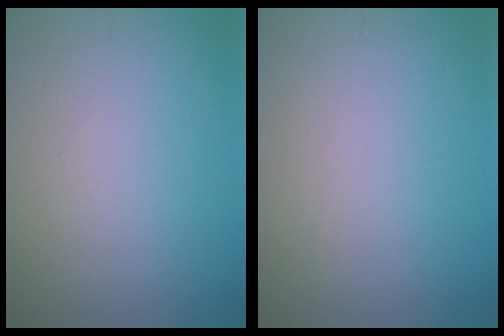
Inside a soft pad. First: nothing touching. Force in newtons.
{"total": 0.0}